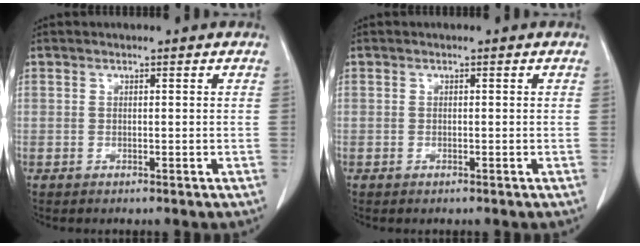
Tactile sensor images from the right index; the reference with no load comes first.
{"total": 0.0}